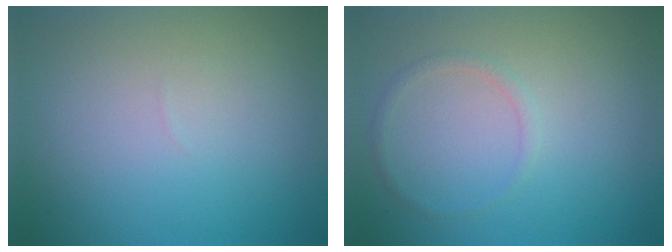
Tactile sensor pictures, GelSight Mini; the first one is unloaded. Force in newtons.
{"total": 1.0, "press": 1.0, "slide": 0.0}